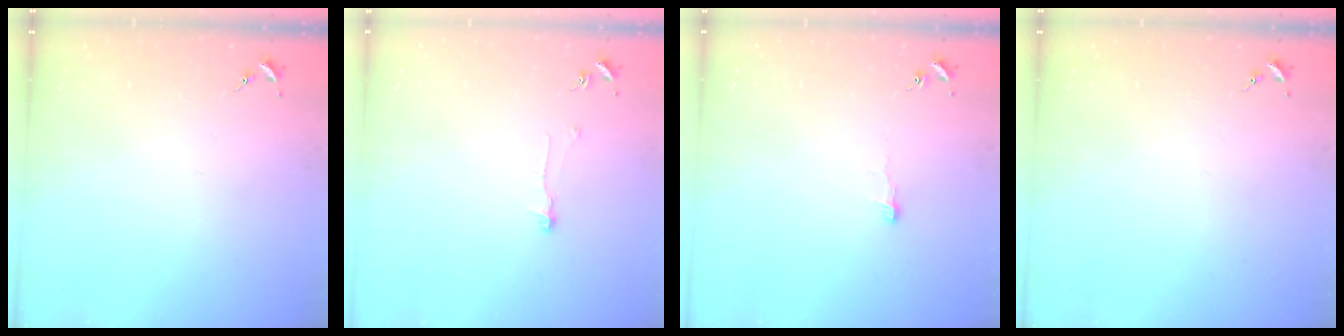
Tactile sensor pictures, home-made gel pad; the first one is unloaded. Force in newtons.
{"total": 6.4, "press": 6.4, "slide": 0.4}
{"total": 3.0, "press": 3.0, "slide": 0.3}
{"total": 0.0}